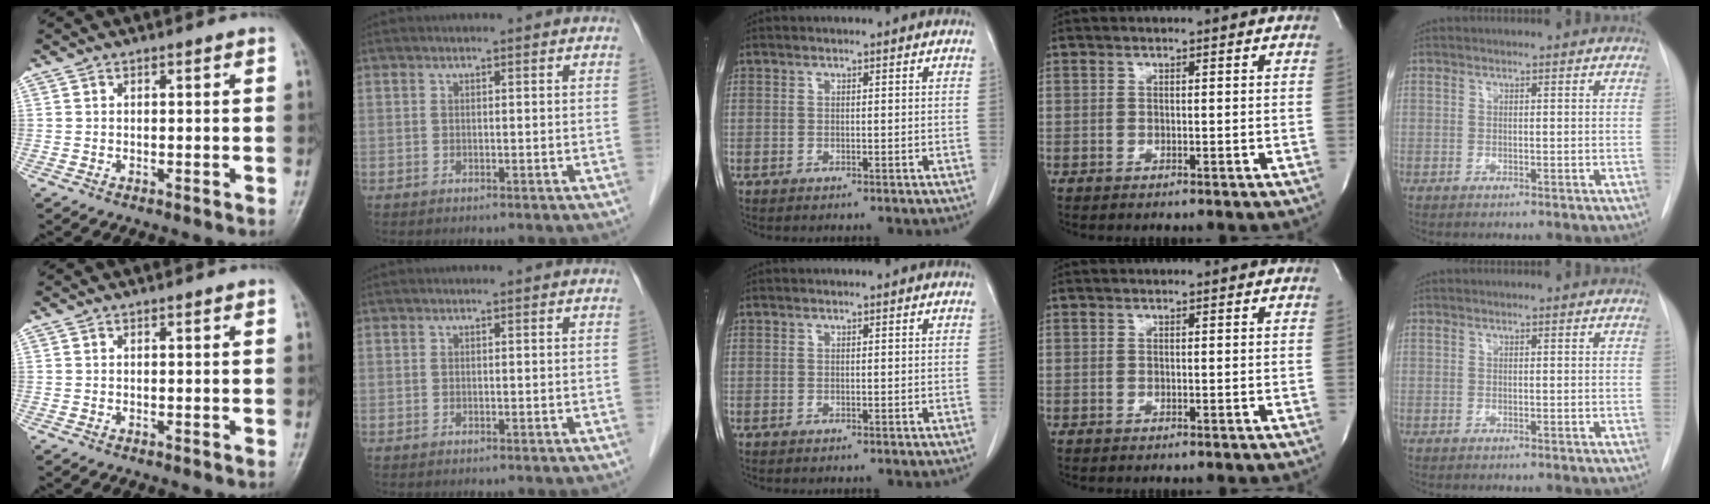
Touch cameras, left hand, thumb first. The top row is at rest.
{}